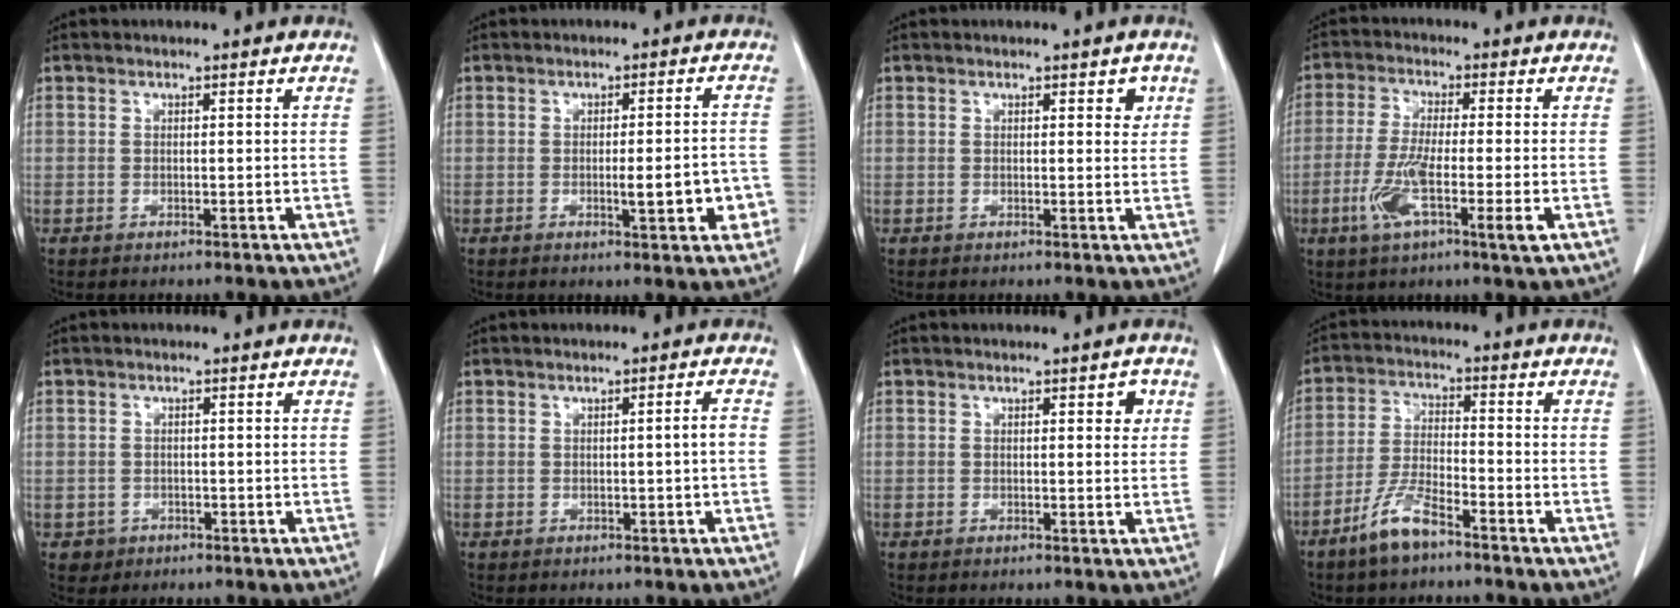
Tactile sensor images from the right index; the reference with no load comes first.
{"total": 6.2, "force": [-1.9, 1.2, 5.8], "torque": [-0.074, 0.007, -0.019]}
{"total": 1.8, "force": [0.9, 0.8, 1.4], "torque": [-0.012, -0.003, 0.009]}
{"total": 9.4, "force": [-3.2, 0.6, 8.8], "torque": [-0.168, -0.016, -0.060]}
{"total": 2.0, "force": [-0.8, 1.8, -0.1], "torque": [0.001, 0.007, -0.010]}
{"total": 1.6, "force": [-0.3, -0.3, 1.5], "torque": [-0.024, 0.000, -0.002]}
{"total": 1.9, "force": [0.8, 0.8, 1.6], "torque": [-0.015, 0.001, 0.008]}
{"total": 6.8, "force": [-4.9, 1.4, 4.5], "torque": [-0.102, -0.008, -0.097]}